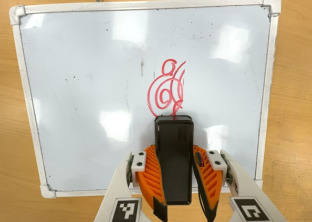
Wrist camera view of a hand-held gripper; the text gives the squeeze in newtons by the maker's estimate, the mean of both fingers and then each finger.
{"total": 10.7, "left": 8.6, "right": 12.7}